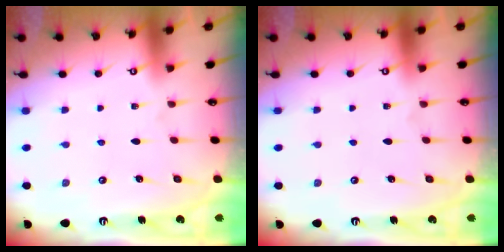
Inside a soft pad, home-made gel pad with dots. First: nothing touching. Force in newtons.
{"total": 0.0}